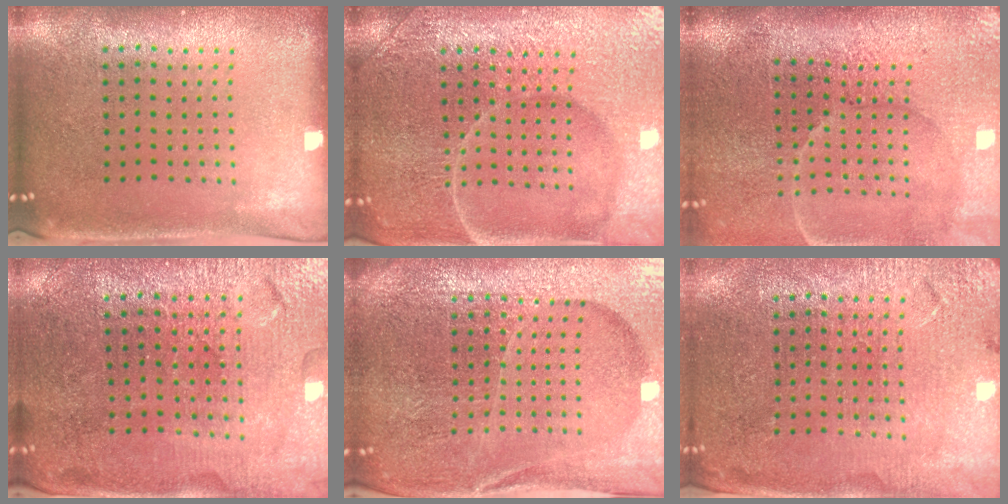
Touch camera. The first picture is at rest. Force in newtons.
{"total": 7.3, "press": 7.2, "slide": 0.9}
{"total": 4.5, "press": 3.8, "slide": 2.5}
{"total": 3.2, "press": 3.2, "slide": 0.1}
{"total": 5.6, "press": 5.1, "slide": 2.4}
{"total": 3.1, "press": 3.1, "slide": 0.5}